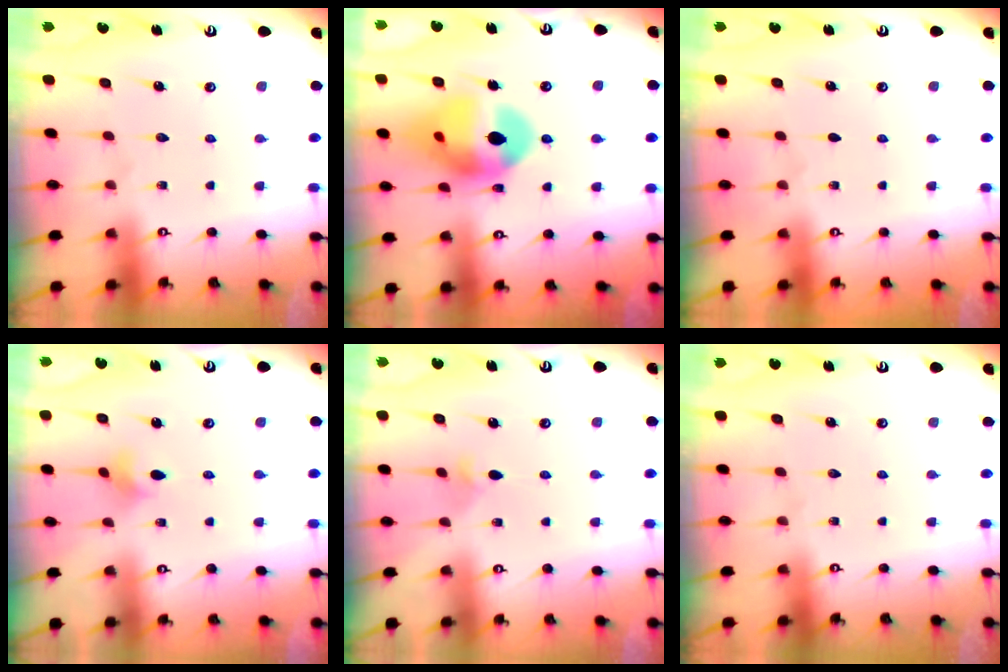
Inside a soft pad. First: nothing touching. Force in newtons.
{"total": 15.6, "press": 15.5, "slide": 1.6}
{"total": 0.0}
{"total": 3.9, "press": 3.8, "slide": 0.7}
{"total": 3.4, "press": 3.3, "slide": 0.8}
{"total": 0.0}